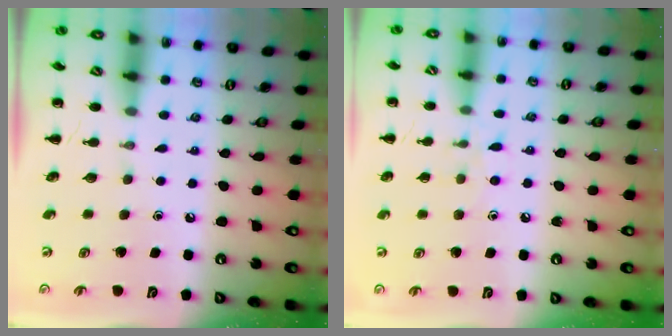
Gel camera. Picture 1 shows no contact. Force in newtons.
{"total": 6.7, "press": 6.3, "slide": 2.3}